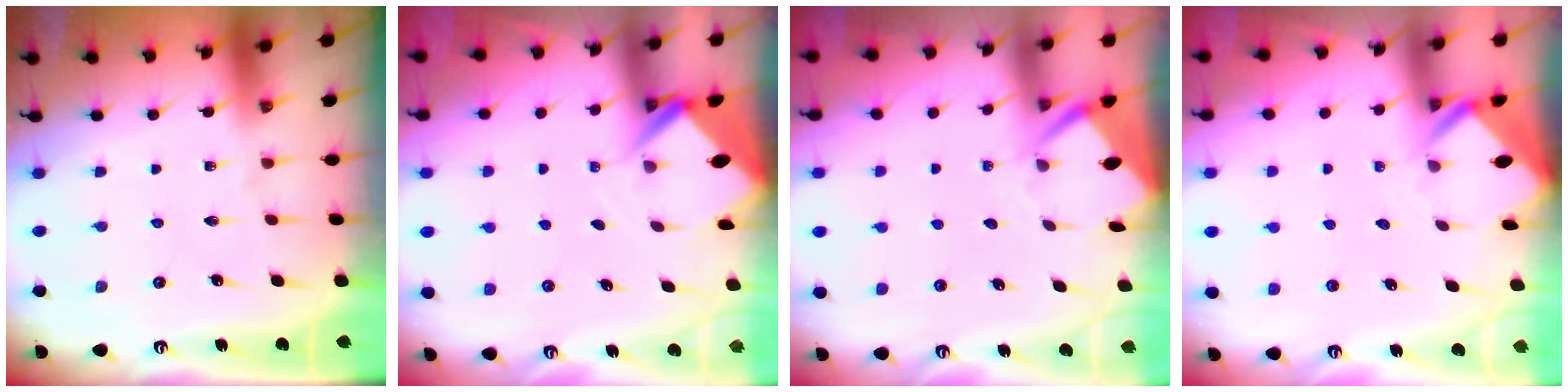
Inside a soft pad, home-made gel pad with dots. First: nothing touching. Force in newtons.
{"total": 2.8, "press": 2.8, "slide": 0.1}
{"total": 3.8, "press": 3.8, "slide": 0.3}
{"total": 2.8, "press": 2.8, "slide": 0.2}